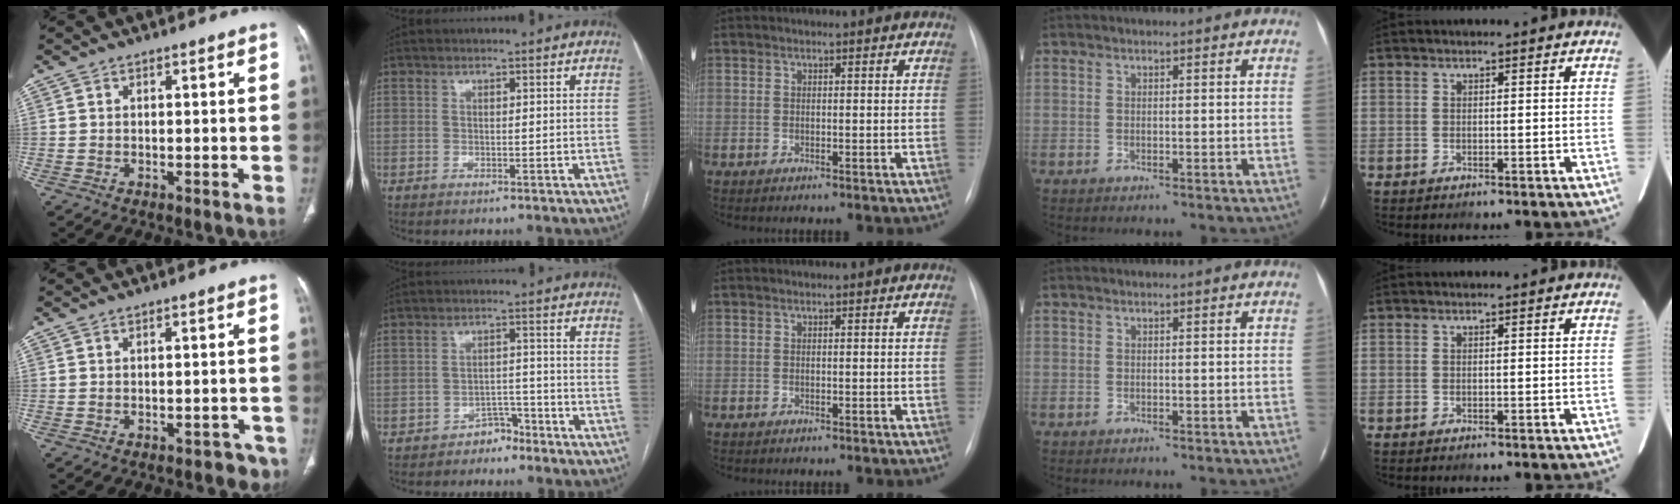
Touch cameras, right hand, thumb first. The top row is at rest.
{"thumb": {"total": 5.7, "force": [-4.5, 2.9, 2.0], "torque": [-0.015, 0.023, -0.043]}, "index": {"total": 3.2, "force": [-2.7, 1.7, 0.6], "torque": [-0.006, 0.009, -0.040]}}